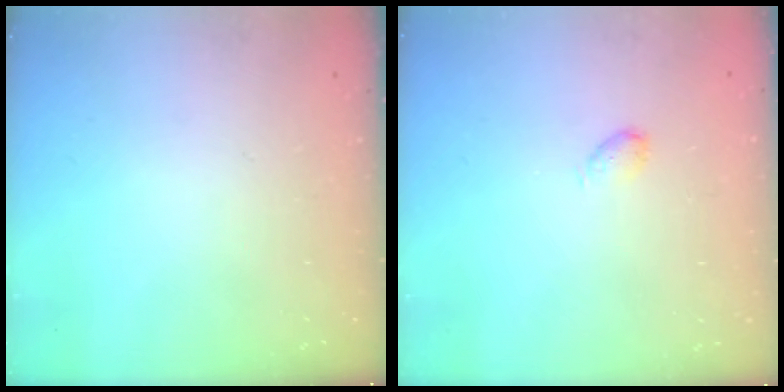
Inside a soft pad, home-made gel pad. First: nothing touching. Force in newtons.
{"total": 4.2, "press": 4.2, "slide": 0.8}